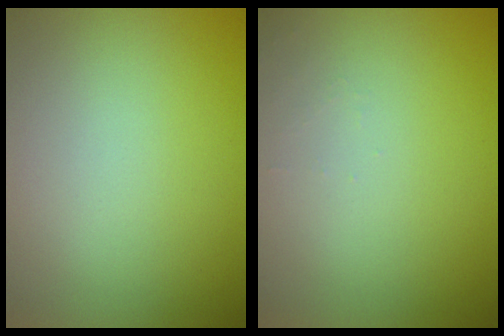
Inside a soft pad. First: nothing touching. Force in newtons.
{"total": 0.7, "press": 0.7, "slide": 0.1}